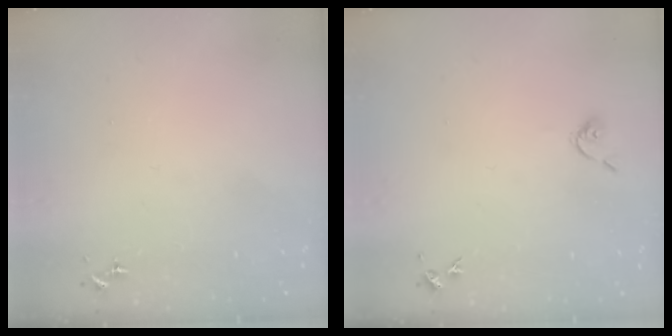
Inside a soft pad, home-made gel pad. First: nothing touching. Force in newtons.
{"total": 5.1, "press": 5.1, "slide": 0.7}